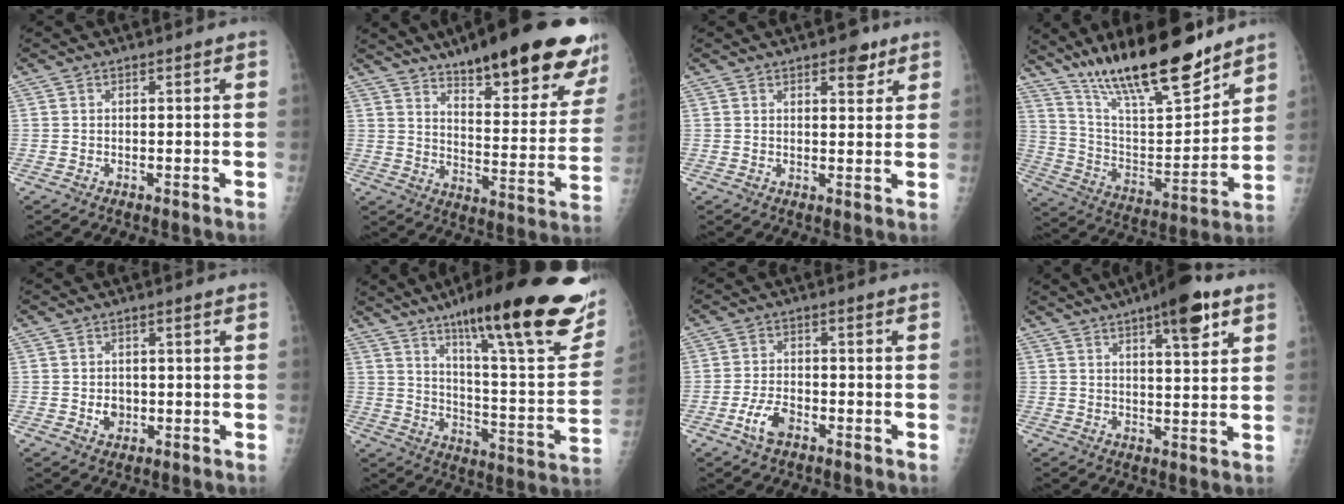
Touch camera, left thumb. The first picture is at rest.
{"total": 27.9, "force": [19.5, 7.0, 18.7], "torque": [-0.223, -0.077, 0.267]}
{"total": 4.4, "force": [2.7, 2.1, 2.8], "torque": [-0.018, -0.012, 0.034]}
{"total": 23.8, "force": [17.9, 6.2, 14.5], "torque": [-0.213, -0.082, 0.309]}
{"total": 2.8, "force": [-0.5, 2.4, 1.5], "torque": [-0.011, 0.003, -0.003]}
{"total": 30.8, "force": [17.9, 6.4, 24.2], "torque": [-0.299, -0.048, 0.268]}
{"total": 5.1, "force": [-2.8, 2.5, 3.4], "torque": [-0.068, 0.017, -0.050]}
{"total": 10.9, "force": [6.1, 2.9, 8.6], "torque": [-0.109, -0.022, 0.084]}